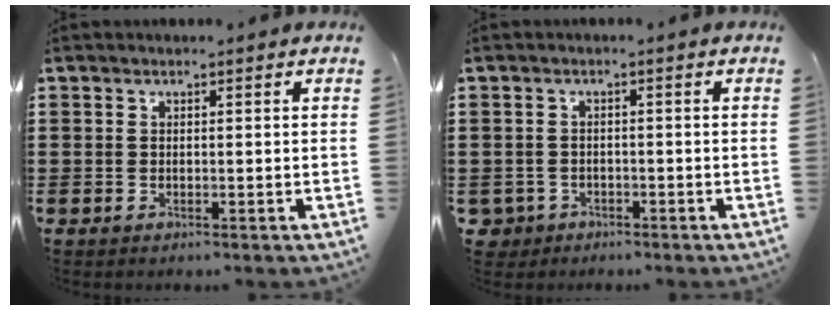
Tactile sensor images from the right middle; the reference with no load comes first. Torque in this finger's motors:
{"motor_torque": [-0.04, 0.12, 0.03, 0.00]}